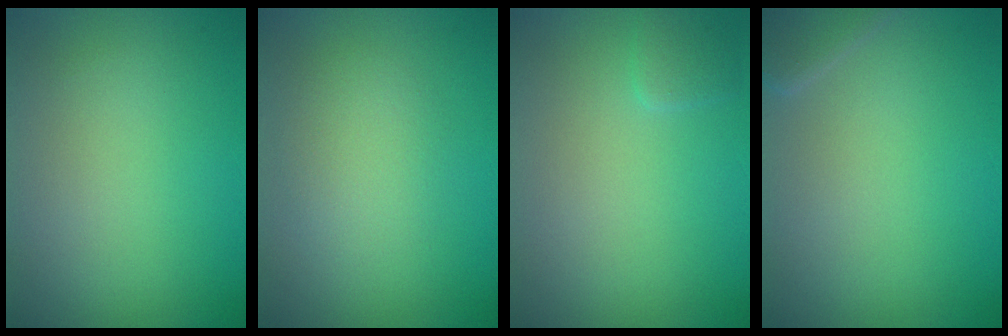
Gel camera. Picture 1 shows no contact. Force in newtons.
{"total": 2.3, "press": 2.3, "slide": 0.1}
{"total": 0.9, "press": 0.9, "slide": 0.1}
{"total": 1.8, "press": 1.8, "slide": 0.1}